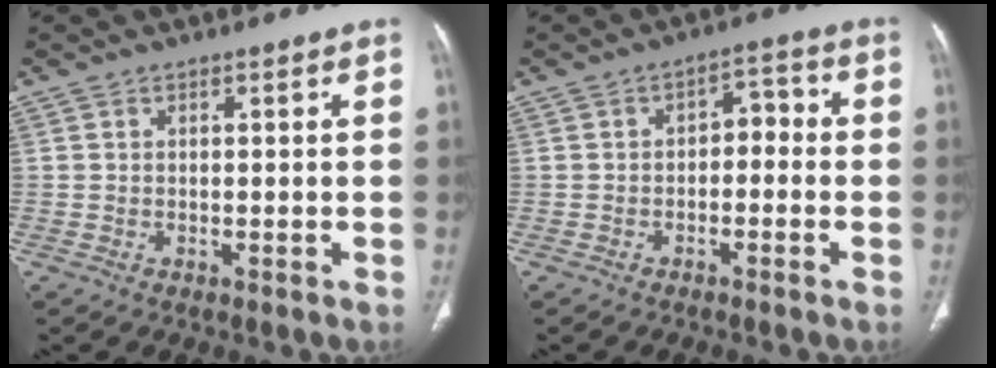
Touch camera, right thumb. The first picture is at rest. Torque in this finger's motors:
{"motor_torque": [0.02, -0.05, -0.31, 0.16, -0.01]}